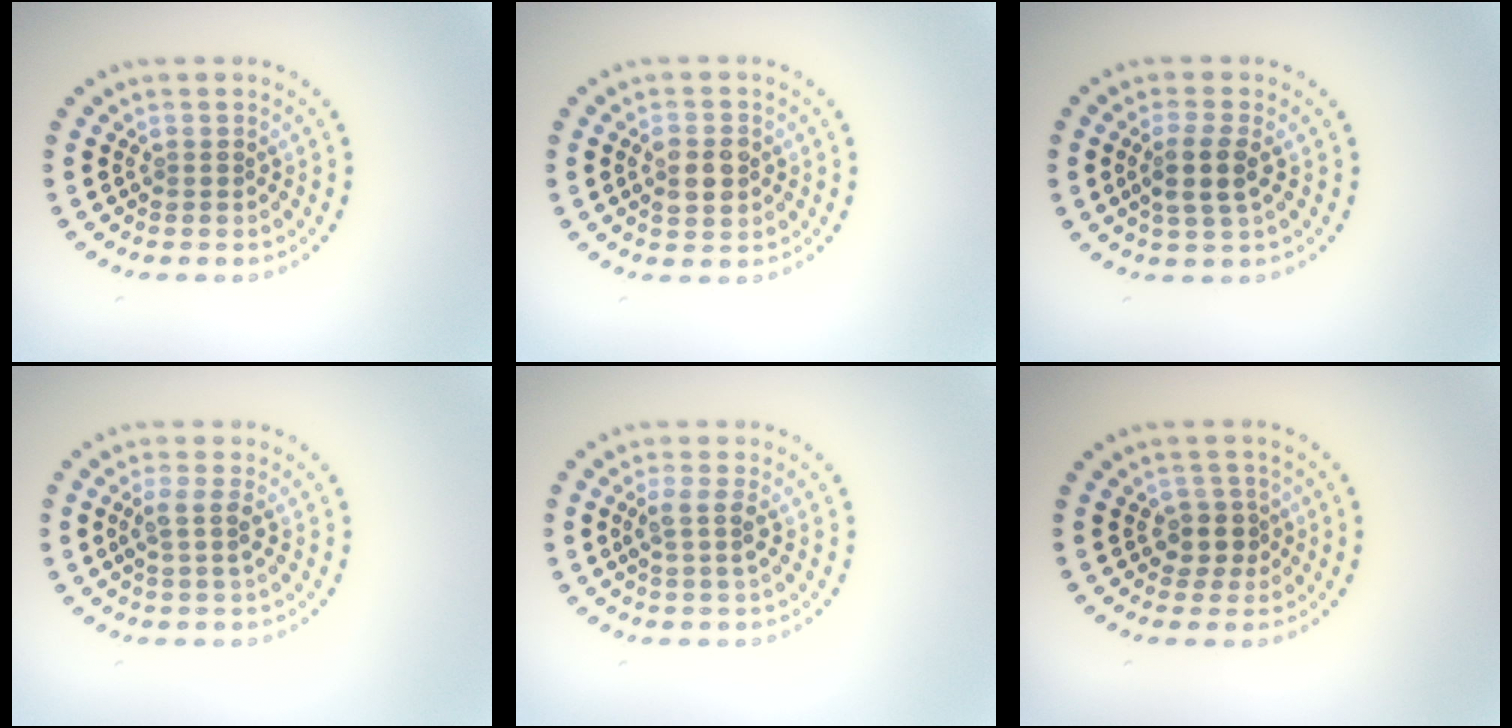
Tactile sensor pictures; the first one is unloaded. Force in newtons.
{"total": 2.8, "press": 2.8, "slide": 0.2}
{"total": 2.8, "press": 2.5, "slide": 1.3}
{"total": 1.9, "press": 1.5, "slide": 1.1}
{"total": 1.9, "press": 1.5, "slide": 1.1}
{"total": 2.3, "press": 2.0, "slide": 1.2}